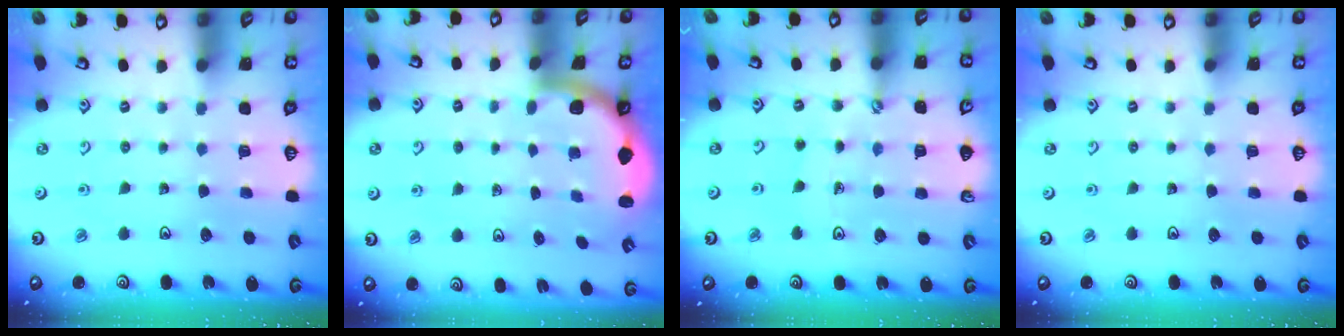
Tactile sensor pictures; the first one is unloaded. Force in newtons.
{"total": 1.8, "press": 1.8, "slide": 0.1}
{"total": 2.8, "press": 2.5, "slide": 1.3}
{"total": 0.0}